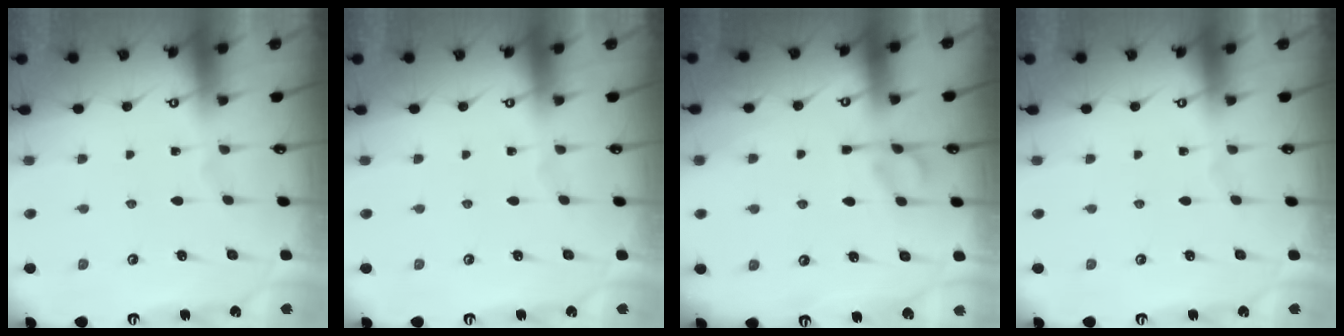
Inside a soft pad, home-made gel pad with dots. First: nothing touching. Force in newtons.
{"total": 0.0}
{"total": 5.5, "press": 5.5, "slide": 0.8}
{"total": 0.0}